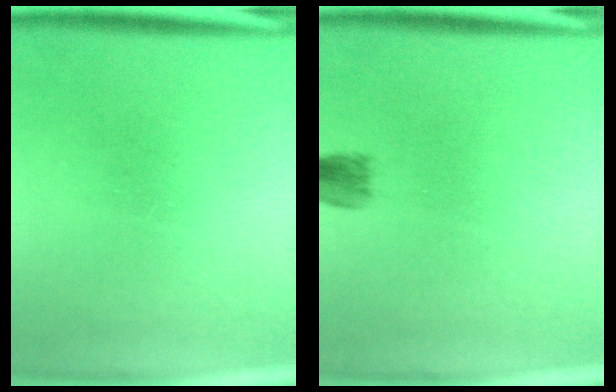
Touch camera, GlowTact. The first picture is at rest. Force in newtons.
{"total": 2.5}